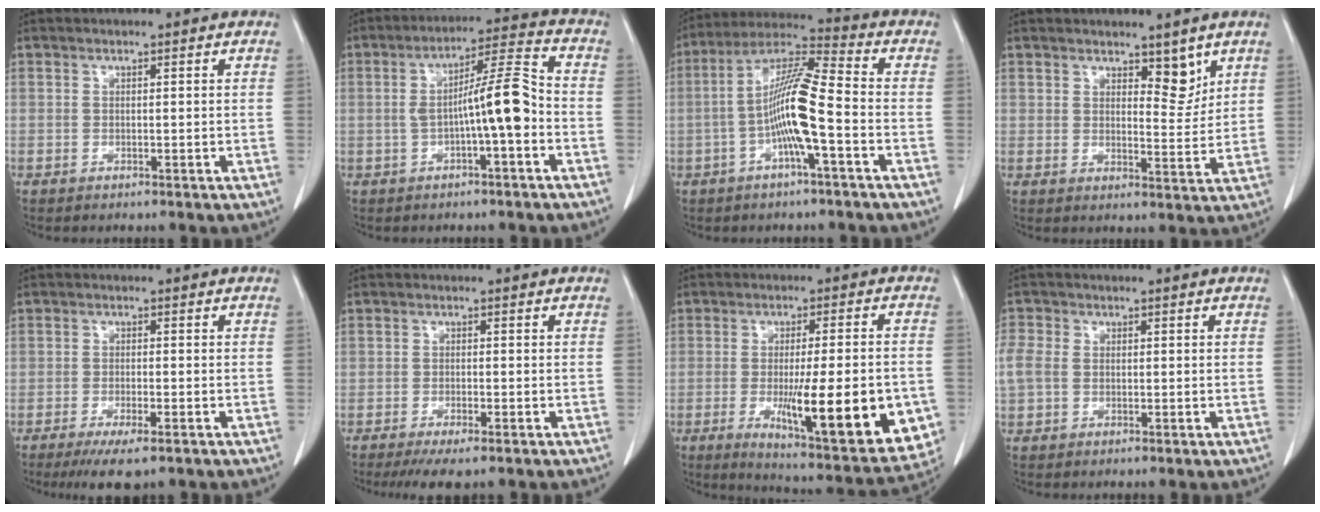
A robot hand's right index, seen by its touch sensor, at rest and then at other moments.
{"total": 8.8, "force": [-1.8, 0.6, 8.6], "torque": [-0.143, 0.025, -0.032]}
{"total": 11.2, "force": [-2.7, 0.7, 10.8], "torque": [-0.213, 0.017, -0.057]}
{"total": 4.6, "force": [3.3, 2.0, 2.5], "torque": [-0.026, -0.010, 0.051]}
{"total": 5.5, "force": [-3.6, 1.0, 4.0], "torque": [-0.066, -0.013, -0.054]}
{"total": 4.7, "force": [-3.3, 1.0, 3.2], "torque": [-0.050, -0.010, -0.048]}
{"total": 20.5, "force": [-5.1, 3.7, 19.5], "torque": [-0.229, -0.026, -0.056]}
{"total": 4.4, "force": [0.1, 3.5, 2.6], "torque": [-0.083, 0.020, 0.003]}